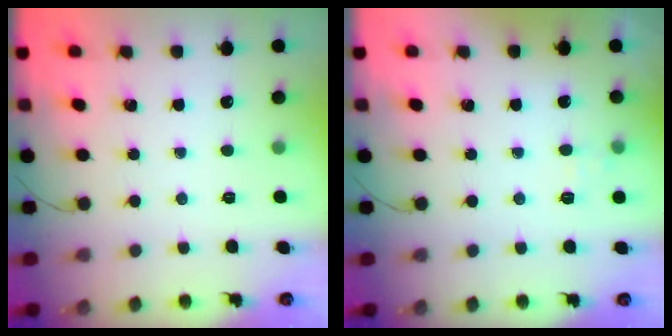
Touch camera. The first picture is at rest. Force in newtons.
{"total": 6.0, "press": 5.8, "slide": 1.5}